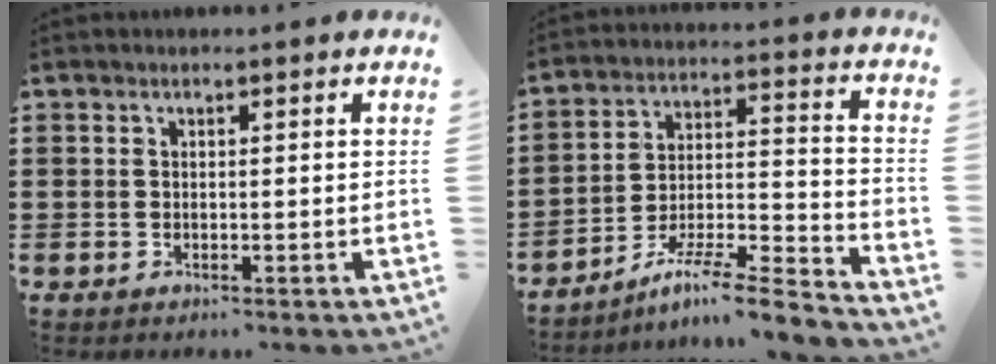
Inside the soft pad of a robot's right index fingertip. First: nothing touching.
{"total": 8.2, "force": [-6.7, 0.2, 4.7], "torque": [-0.073, 0.000, -0.130]}